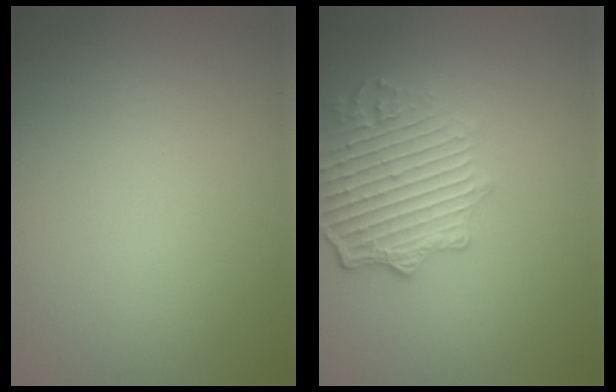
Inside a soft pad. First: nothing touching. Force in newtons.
{"total": 5.6, "press": 4.5, "slide": 3.3}